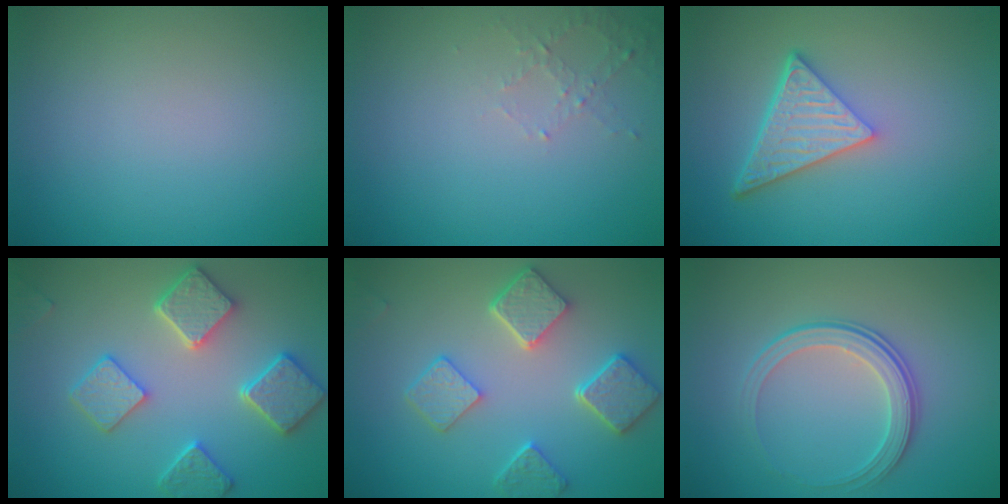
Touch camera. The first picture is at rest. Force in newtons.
{"total": 1.3, "press": 1.3, "slide": 0.4}
{"total": 5.3, "press": 3.9, "slide": 3.6}
{"total": 5.1, "press": 4.6, "slide": 2.0}
{"total": 5.5, "press": 4.5, "slide": 3.3}
{"total": 2.8, "press": 2.2, "slide": 1.8}